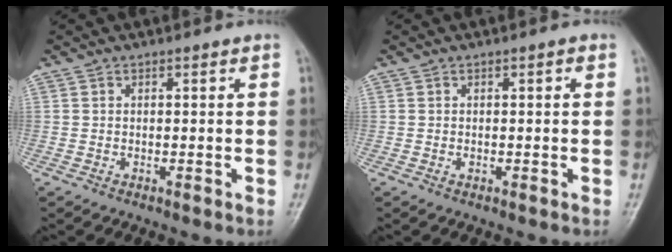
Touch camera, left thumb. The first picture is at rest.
{"total": 1.2, "force": [-0.1, 0.8, 0.9], "torque": [-0.008, 0.007, -0.004]}